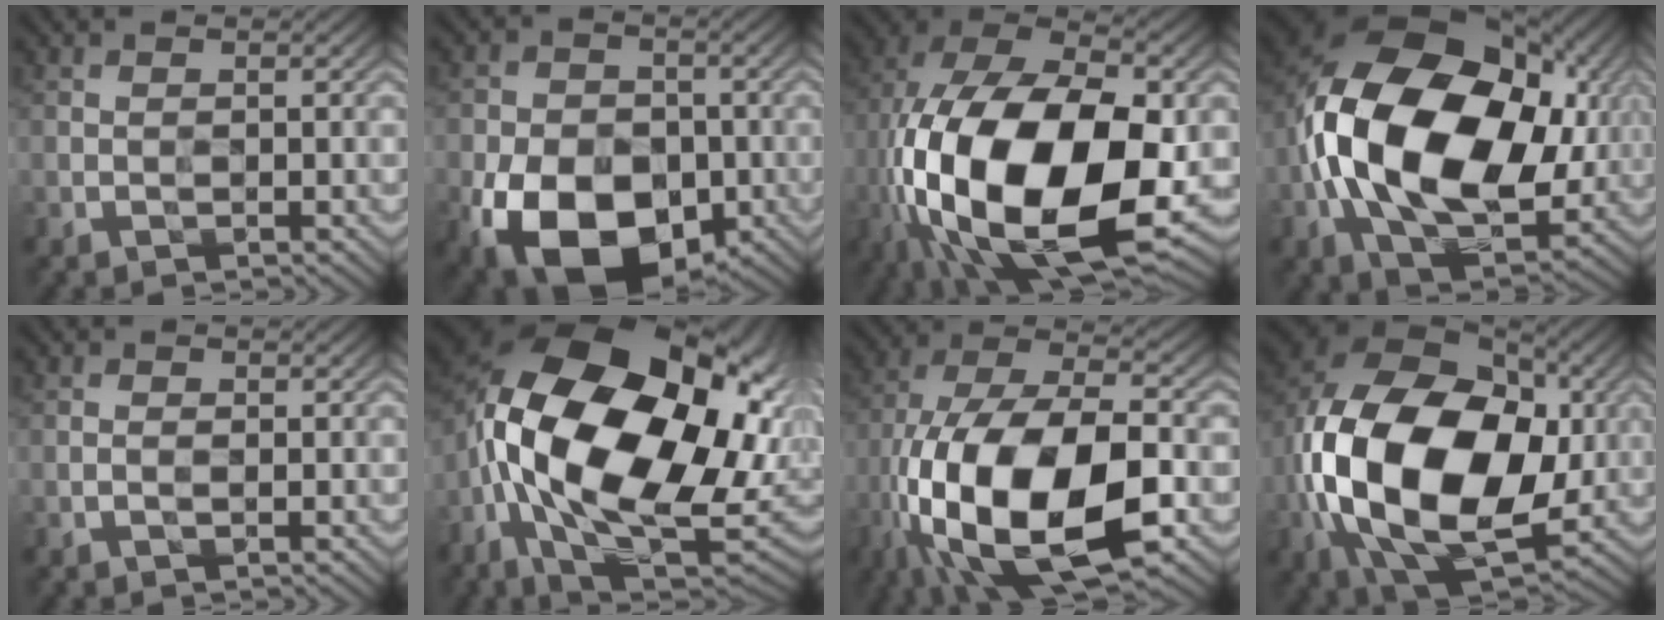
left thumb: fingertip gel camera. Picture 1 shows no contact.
{"total": 15.7, "force": [-6.8, 10.2, 9.8], "torque": [-0.190, -0.038, -0.113]}
{"total": 22.4, "force": [-5.0, 11.8, 18.3], "torque": [-0.401, -0.043, -0.060]}
{"total": 20.7, "force": [0.9, 14.0, 15.2], "torque": [-0.336, -0.033, 0.039]}
{"total": 0.7, "force": [-0.2, 0.3, 0.6], "torque": [-0.011, 0.001, -0.004]}
{"total": 22.6, "force": [-0.2, 14.1, 17.7], "torque": [-0.379, -0.040, 0.025]}
{"total": 20.9, "force": [-7.1, 10.0, 17.0], "torque": [-0.354, -0.030, -0.113]}
{"total": 22.3, "force": [-1.2, 15.0, 16.4], "torque": [-0.399, -0.035, 0.001]}